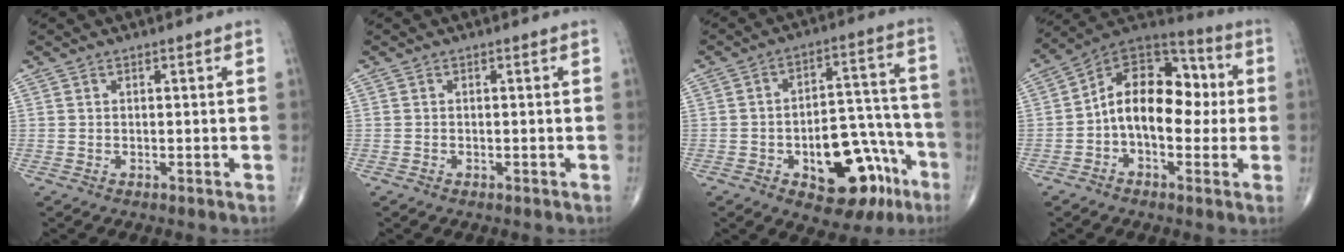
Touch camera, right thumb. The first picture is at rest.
{"total": 0.0}
{"total": 18.0, "force": [-7.9, 9.5, 13.1], "torque": [-0.133, 0.064, -0.098]}
{"total": 16.2, "force": [-0.3, 10.1, 12.7], "torque": [-0.162, 0.047, -0.018]}